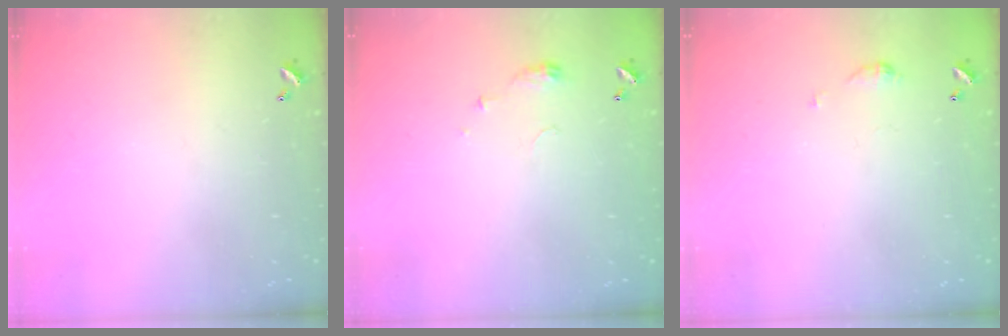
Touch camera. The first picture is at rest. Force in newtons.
{"total": 3.5, "press": 3.5, "slide": 0.5}
{"total": 3.7, "press": 3.6, "slide": 0.5}